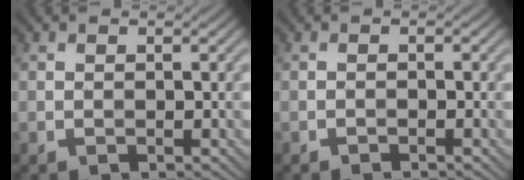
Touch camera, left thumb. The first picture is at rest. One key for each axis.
{"total": 0.6, "fx": -0.5, "fy": 0.1, "fz": 0.3, "tx": -0.003, "ty": 0.001, "tz": -0.011}